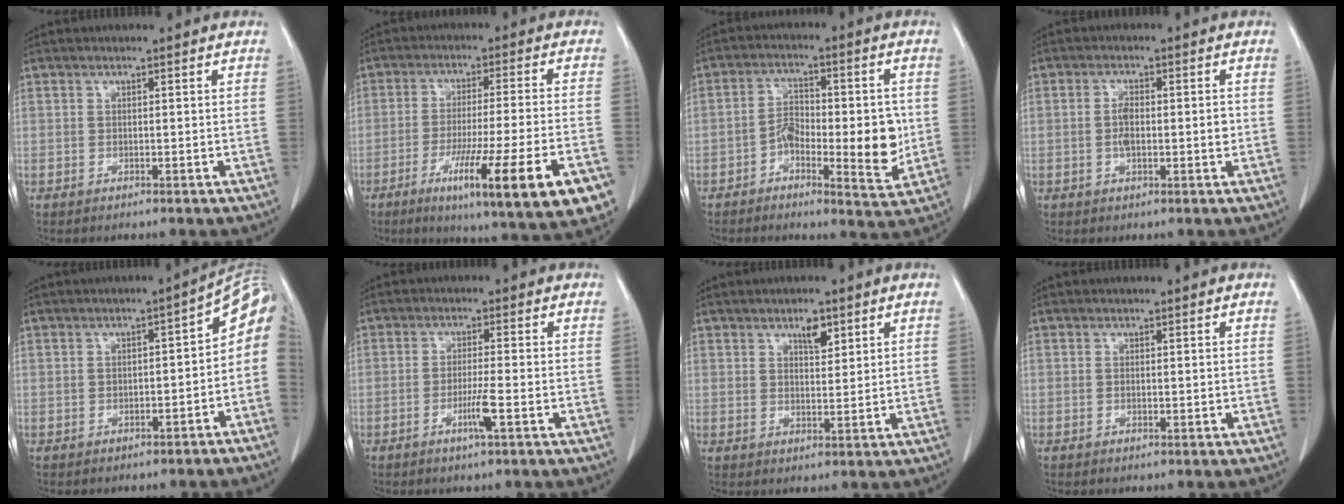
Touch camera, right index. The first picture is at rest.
{"total": 19.5, "force": [-9.5, 0.7, 17.0], "torque": [-0.198, -0.031, -0.142]}
{"total": 10.7, "force": [-2.1, 3.9, 9.7], "torque": [-0.142, 0.007, -0.031]}
{"total": 4.2, "force": [-0.3, 1.4, 3.9], "torque": [-0.080, 0.003, -0.006]}
{"total": 8.4, "force": [-2.8, 4.6, 6.4], "torque": [-0.067, 0.036, -0.039]}
{"total": 3.4, "force": [-1.6, -0.6, 3.0], "torque": [-0.059, -0.007, -0.033]}
{"total": 3.2, "force": [2.0, 1.2, 2.2], "torque": [-0.036, -0.002, 0.034]}
{"total": 0.0}